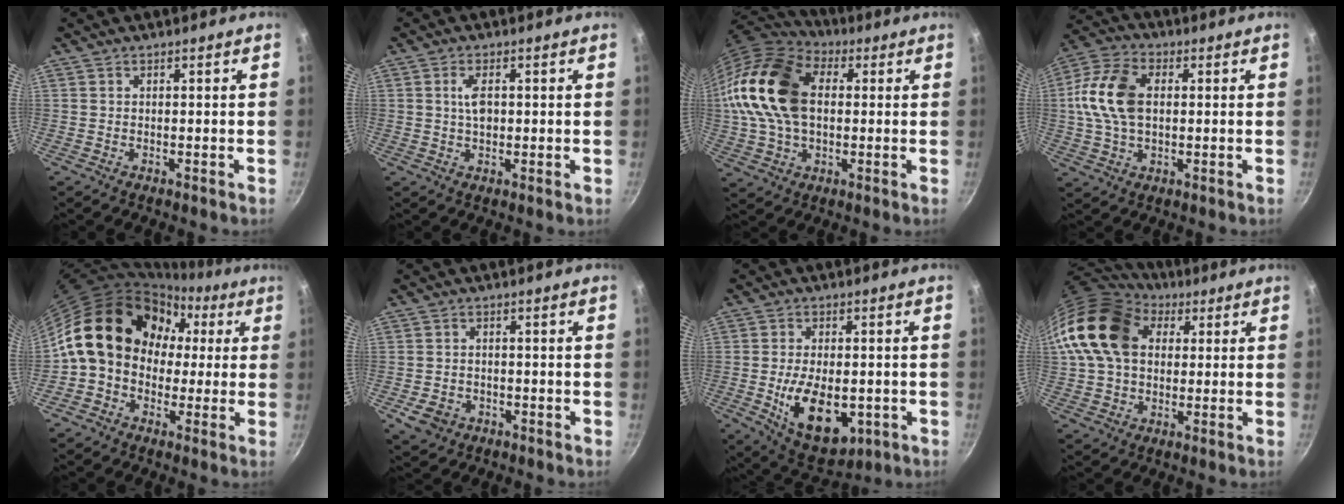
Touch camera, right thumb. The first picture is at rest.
{"total": 3.8, "force": [0.5, 1.9, 3.2], "torque": [-0.051, 0.005, 0.009]}
{"total": 20.4, "force": [2.6, 13.7, 14.9], "torque": [-0.281, 0.028, 0.039]}
{"total": 13.3, "force": [1.3, 8.6, 10.1], "torque": [-0.187, 0.019, 0.012]}
{"total": 17.9, "force": [1.6, 14.6, 10.3], "torque": [-0.135, 0.057, 0.013]}
{"total": 4.9, "force": [-1.9, 3.9, 2.3], "torque": [-0.040, 0.015, -0.023]}
{"total": 14.5, "force": [-3.1, 8.3, 11.5], "torque": [-0.164, -0.004, -0.033]}
{"total": 17.7, "force": [4.5, 13.1, 11.0], "torque": [-0.189, 0.021, 0.069]}